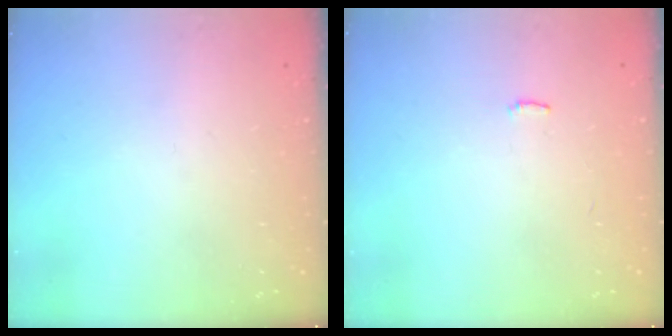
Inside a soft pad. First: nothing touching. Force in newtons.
{"total": 5.5, "press": 5.5, "slide": 0.5}